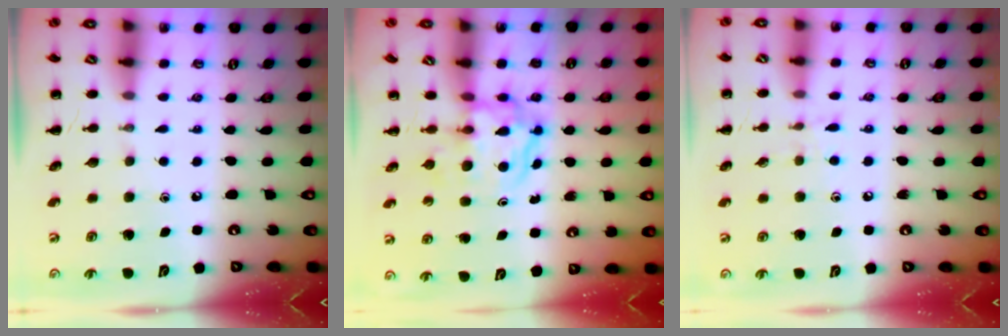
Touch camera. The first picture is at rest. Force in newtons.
{"total": 3.8, "press": 3.7, "slide": 0.5}
{"total": 5.7, "press": 5.3, "slide": 2.2}